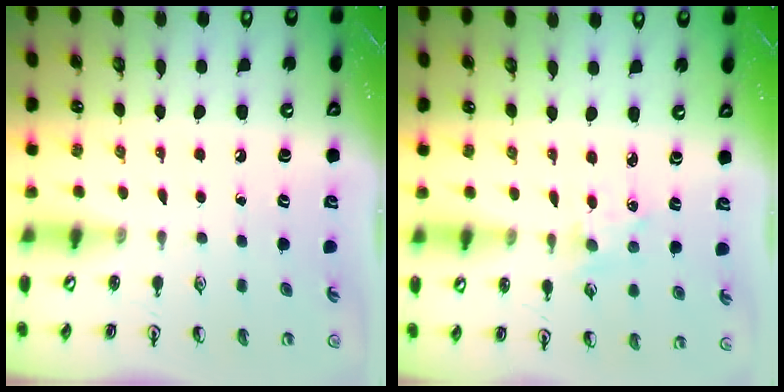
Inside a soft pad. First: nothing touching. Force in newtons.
{"total": 1.2, "press": 1.2, "slide": 0.2}